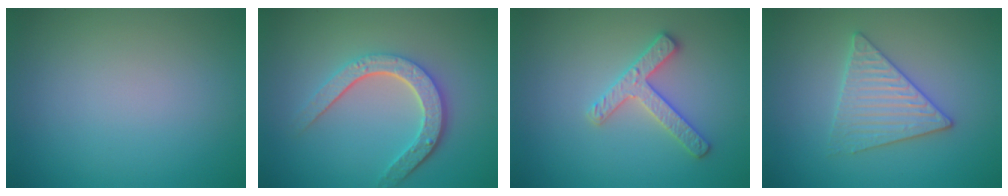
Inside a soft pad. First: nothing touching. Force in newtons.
{"total": 4.7, "press": 3.6, "slide": 3.1}
{"total": 2.7, "press": 2.7, "slide": 0.3}
{"total": 3.3, "press": 3.2, "slide": 0.3}